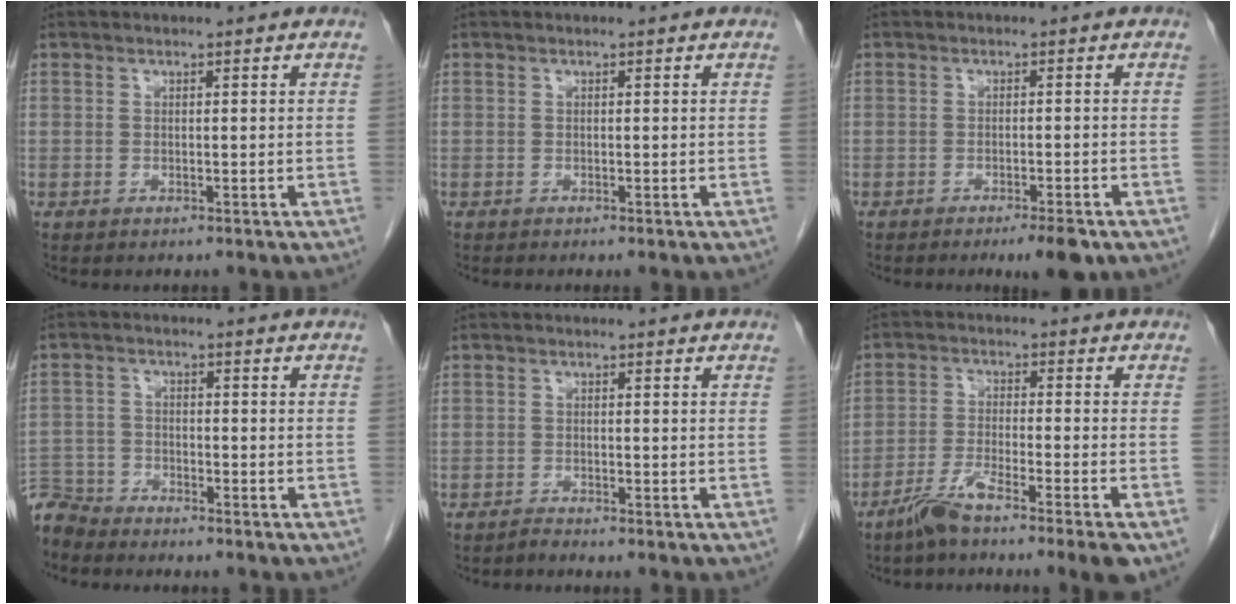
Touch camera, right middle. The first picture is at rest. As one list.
[{"total": 0.0}, {"total": 3.8, "force": [-2.5, 0.5, 2.7], "torque": [-0.035, -0.005, -0.033]}, {"total": 6.4, "force": [-6.2, 1.5, 0.0], "torque": [-0.004, -0.004, -0.122]}, {"total": 1.0, "force": [-0.9, -0.2, 0.0], "torque": [-0.003, -0.006, -0.017]}, {"total": 8.0, "force": [-5.8, -0.4, 5.5], "torque": [-0.098, -0.018, -0.107]}]